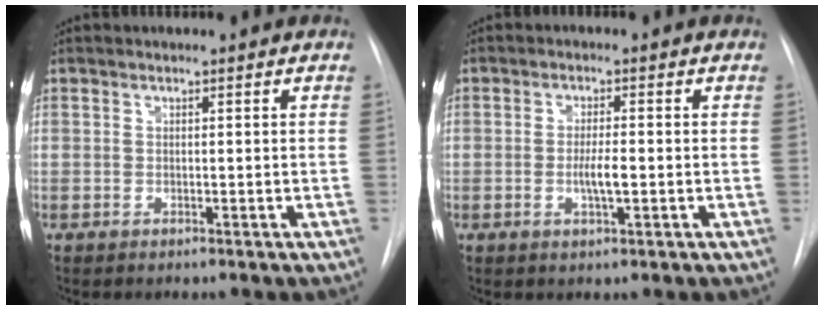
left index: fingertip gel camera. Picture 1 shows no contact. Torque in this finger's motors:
{"motor_torque": [0.28, 0.11, 0.09, 0.02]}